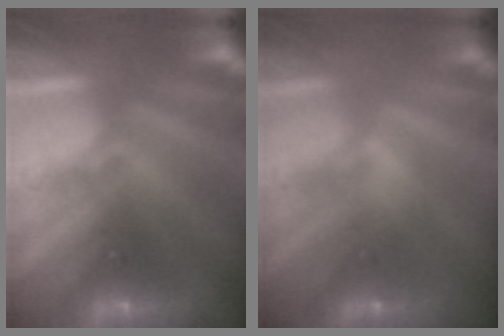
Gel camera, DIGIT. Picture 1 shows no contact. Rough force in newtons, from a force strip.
{"total": 3.0}